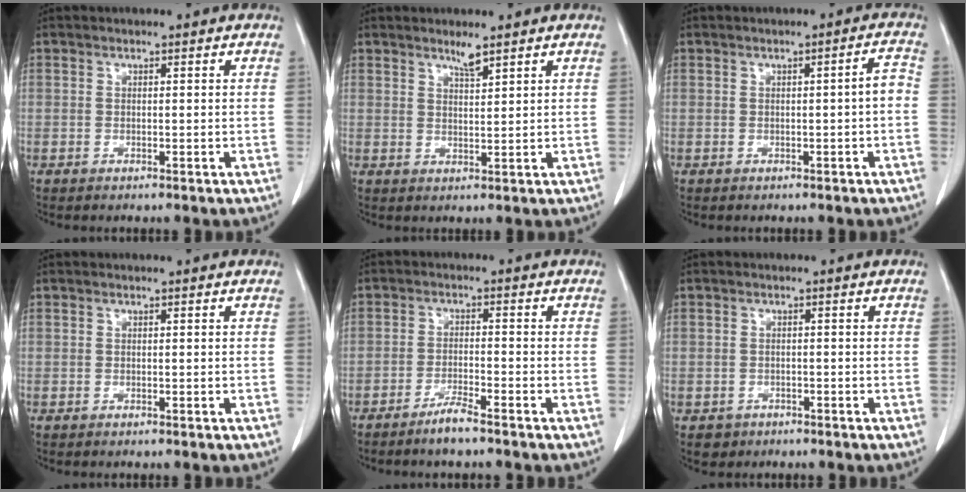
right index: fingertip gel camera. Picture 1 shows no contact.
{"total": 2.2, "force": [1.9, 0.0, 1.2], "torque": [-0.026, -0.004, 0.036]}
{"total": 2.2, "force": [-0.4, 0.1, 2.2], "torque": [-0.028, 0.003, -0.006]}
{"total": 0.0}
{"total": 3.7, "force": [-2.9, 0.0, 2.2], "torque": [-0.045, -0.005, -0.057]}
{"total": 2.0, "force": [-1.1, 1.7, 0.0], "torque": [-0.002, 0.007, -0.016]}